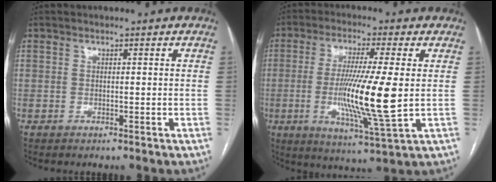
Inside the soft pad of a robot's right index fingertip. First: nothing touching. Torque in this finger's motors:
{"motor_torque": [2.14, 0.00, 0.78, 0.21]}